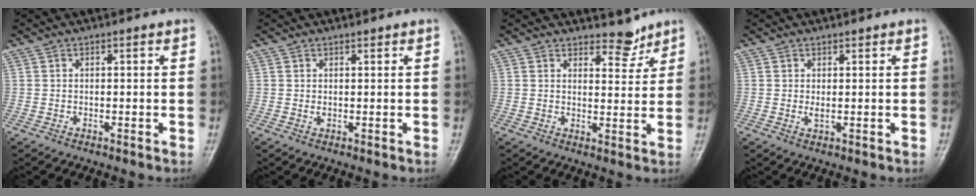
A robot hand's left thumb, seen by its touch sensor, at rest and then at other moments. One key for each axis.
{"total": 0.9, "fx": 0.6, "fy": 0.5, "fz": 0.6, "tx": -0.004, "ty": -0.004, "tz": 0.010}
{"total": 4.1, "fx": 3.6, "fy": 1.7, "fz": 0.9, "tx": 0.008, "ty": -0.030, "tz": 0.054}
{"total": 1.3, "fx": 0.5, "fy": 0.6, "fz": 1.0, "tx": -0.016, "ty": -0.005, "tz": 0.011}